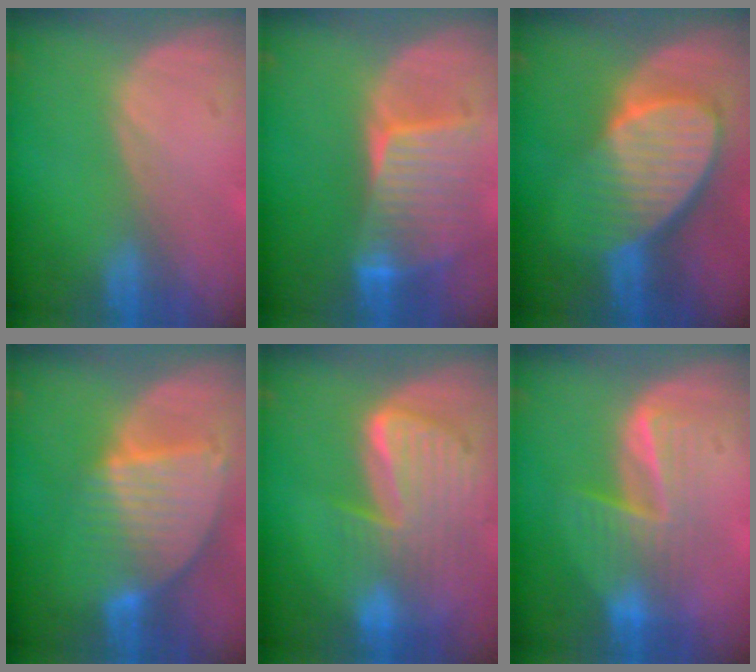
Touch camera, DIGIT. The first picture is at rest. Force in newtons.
{"total": 7.8, "press": 7.7, "slide": 1.7}
{"total": 9.1, "press": 8.1, "slide": 4.0}
{"total": 8.5, "press": 7.5, "slide": 4.0}
{"total": 10.0, "press": 8.6, "slide": 5.0}
{"total": 6.7, "press": 6.4, "slide": 2.2}